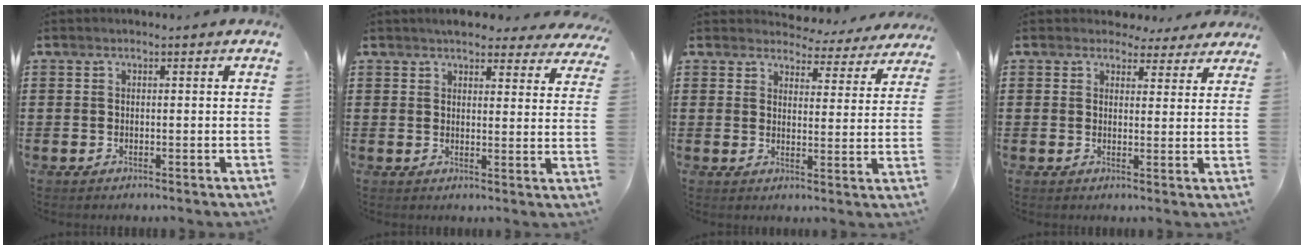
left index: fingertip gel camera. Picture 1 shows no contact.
{"total": 4.2, "force": [3.9, 0.9, 1.3], "torque": [-0.031, -0.014, 0.069]}
{"total": 4.3, "force": [4.2, 0.7, 0.6], "torque": [-0.026, -0.031, 0.070]}
{"total": 3.3, "force": [2.9, 1.4, 0.7], "torque": [-0.017, -0.007, 0.054]}